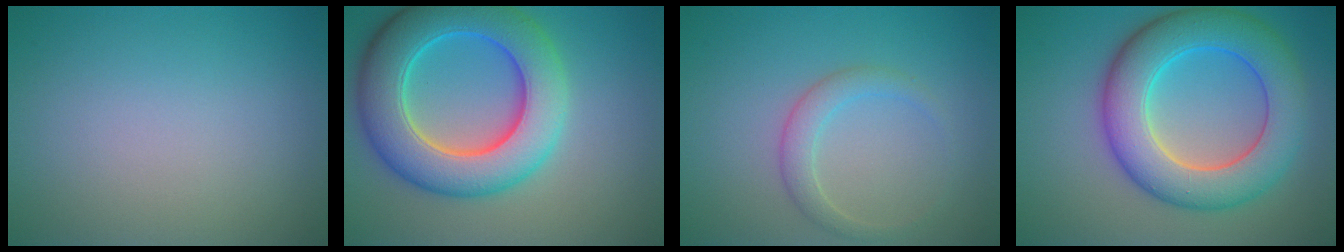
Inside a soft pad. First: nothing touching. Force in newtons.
{"total": 10.0, "press": 10.0, "slide": 0.5}
{"total": 2.1, "press": 2.1, "slide": 0.1}
{"total": 9.1, "press": 9.1, "slide": 0.2}